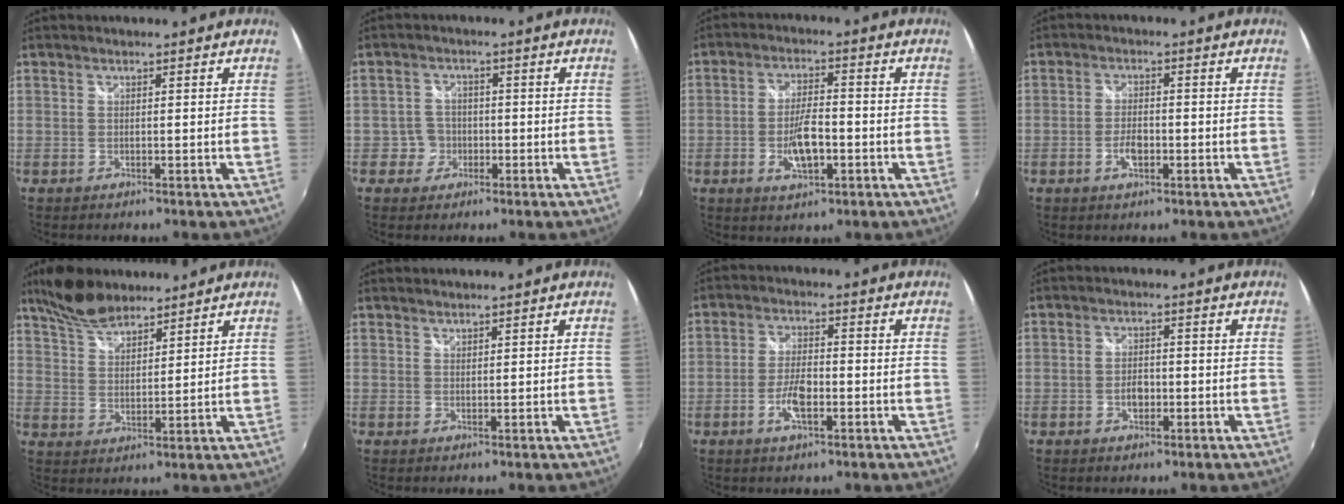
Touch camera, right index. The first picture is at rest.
{"total": 3.7, "force": [-1.3, 3.4, -0.1], "torque": [0.005, 0.016, -0.024]}
{"total": 7.1, "force": [-2.3, 2.7, 6.2], "torque": [-0.121, -0.002, -0.036]}
{"total": 3.7, "force": [-1.4, 1.9, 2.9], "torque": [-0.058, 0.000, -0.026]}
{"total": 9.3, "force": [7.6, 3.4, 4.2], "torque": [-0.083, 0.020, 0.144]}
{"total": 0.8, "force": [0.8, 0.2, 0.0], "torque": [0.001, 0.001, 0.016]}
{"total": 5.6, "force": [-2.2, 2.2, 4.7], "torque": [-0.097, 0.001, -0.041]}
{"total": 2.8, "force": [-0.9, 1.8, 1.9], "torque": [-0.034, 0.001, -0.016]}